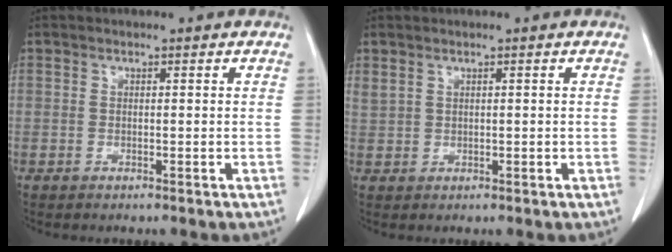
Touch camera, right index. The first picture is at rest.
{"total": 1.3, "force": [0.9, 0.6, 0.7], "torque": [-0.025, 0.014, 0.030]}